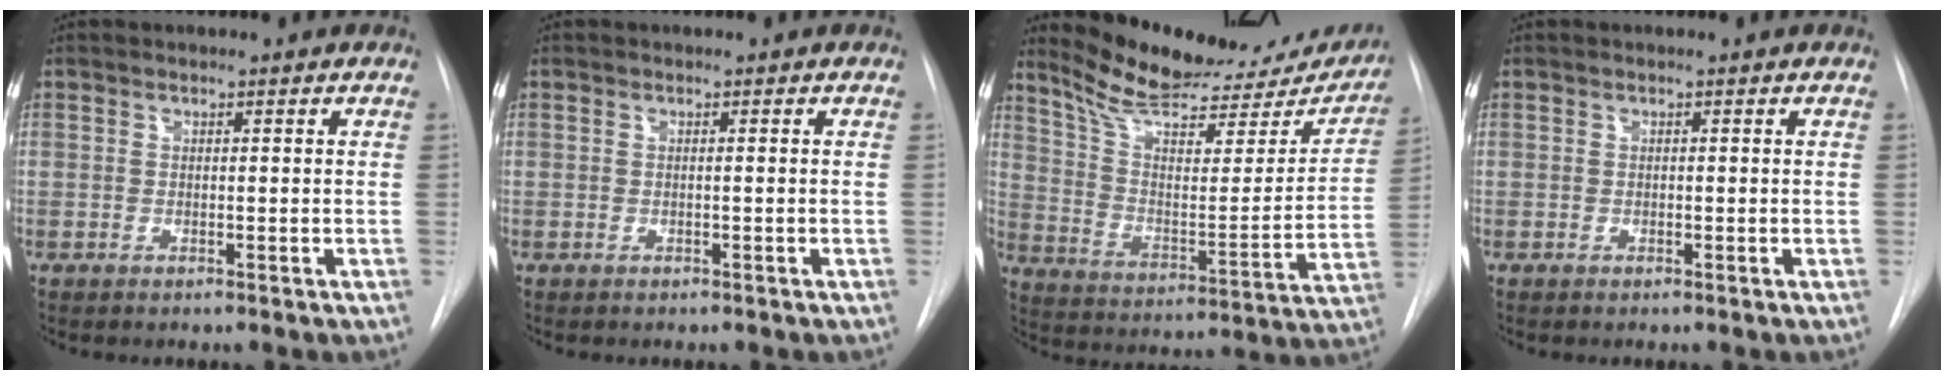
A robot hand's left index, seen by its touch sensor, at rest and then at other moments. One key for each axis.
{"total": 0.0}
{"total": 25.0, "fx": 22.3, "fy": 6.6, "fz": 9.3, "tx": -0.132, "ty": -0.036, "tz": 0.307}
{"total": 0.0}